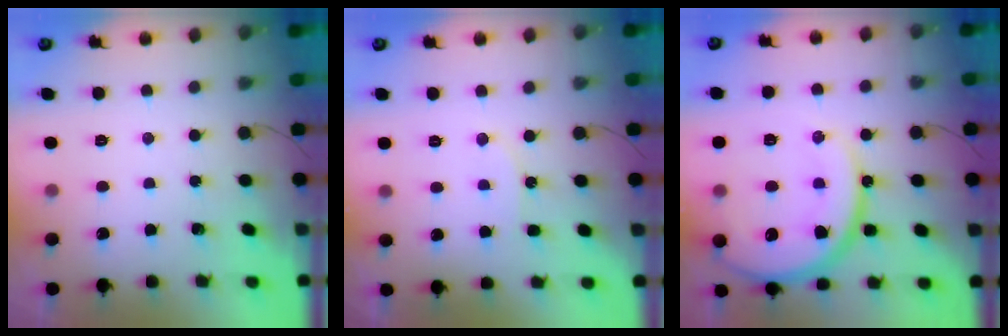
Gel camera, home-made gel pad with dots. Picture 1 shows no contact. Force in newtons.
{"total": 6.8, "press": 6.8, "slide": 0.5}
{"total": 21.0, "press": 20.9, "slide": 2.2}